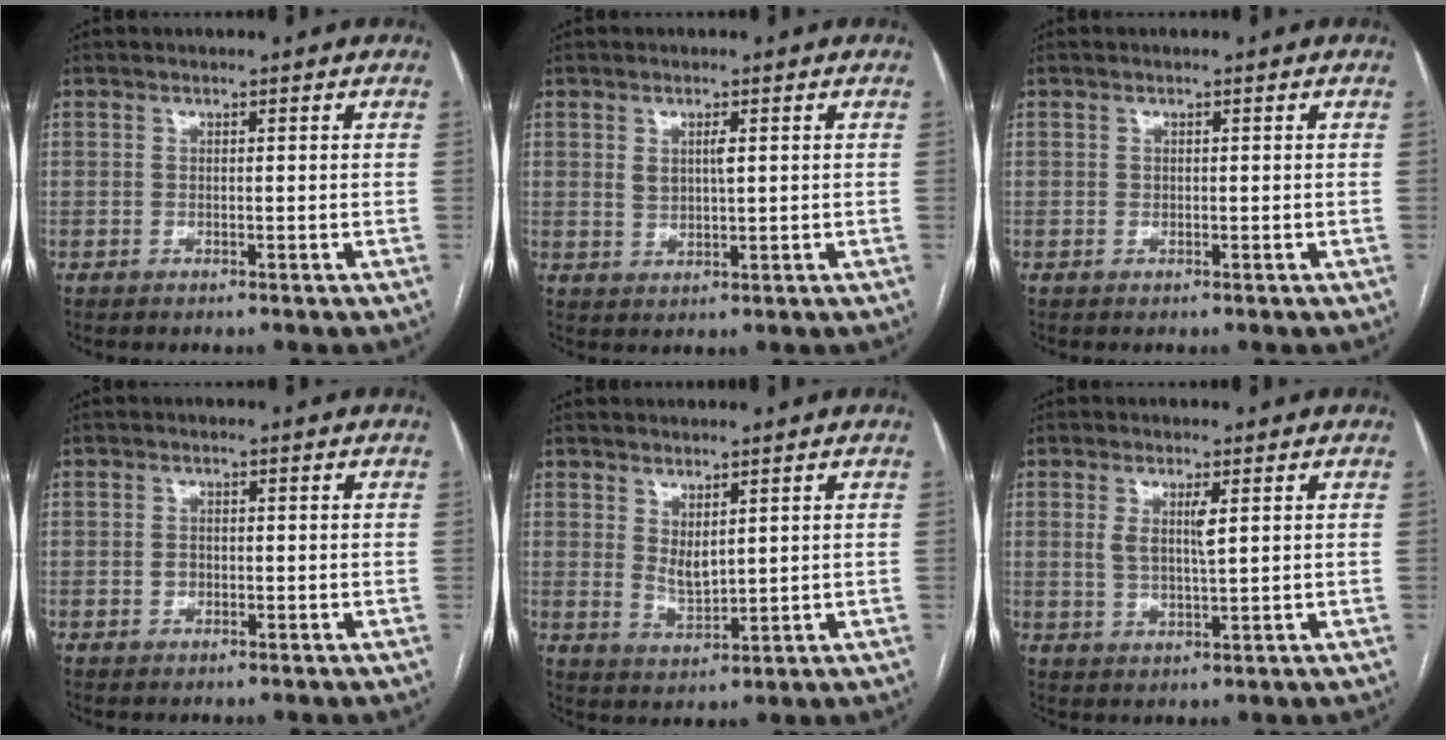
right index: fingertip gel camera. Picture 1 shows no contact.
{"total": 2.7, "force": [0.9, 1.0, 2.3], "torque": [-0.046, -0.001, 0.020]}
{"total": 0.0}
{"total": 1.1, "force": [-0.2, 1.0, 0.5], "torque": [-0.007, 0.004, -0.001]}
{"total": 3.5, "force": [1.6, 1.5, 2.7], "torque": [-0.054, -0.012, 0.041]}
{"total": 3.8, "force": [1.2, 0.8, 3.6], "torque": [-0.072, -0.004, 0.024]}